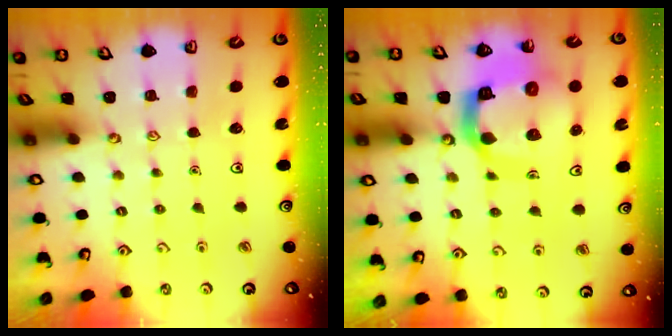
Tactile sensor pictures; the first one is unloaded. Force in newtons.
{"total": 16.1, "press": 15.9, "slide": 2.0}